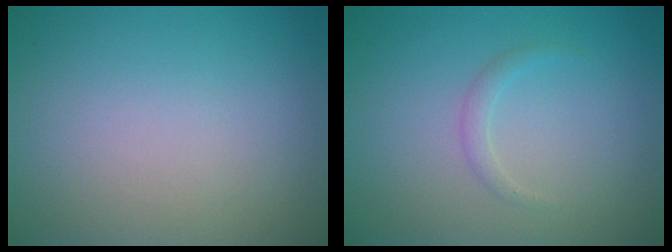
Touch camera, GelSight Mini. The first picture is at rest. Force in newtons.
{"total": 1.0, "press": 1.0, "slide": 0.1}